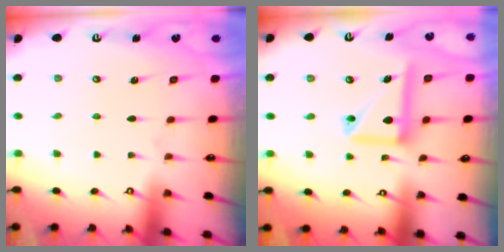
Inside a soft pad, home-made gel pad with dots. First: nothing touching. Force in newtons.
{"total": 13.9, "press": 13.8, "slide": 1.8}